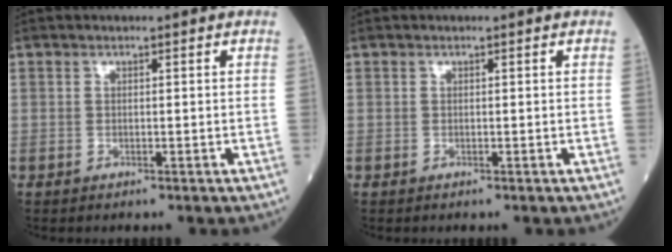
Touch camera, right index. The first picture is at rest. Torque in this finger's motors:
{"motor_torque": [0.00, 0.00, 0.00, -0.01]}